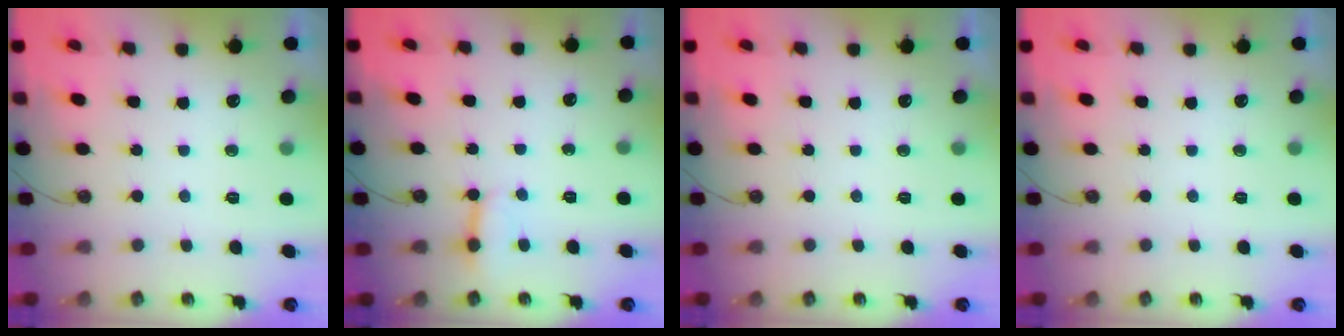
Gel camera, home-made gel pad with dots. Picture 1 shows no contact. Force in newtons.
{"total": 2.9, "press": 2.8, "slide": 0.5}
{"total": 0.0}
{"total": 0.0}